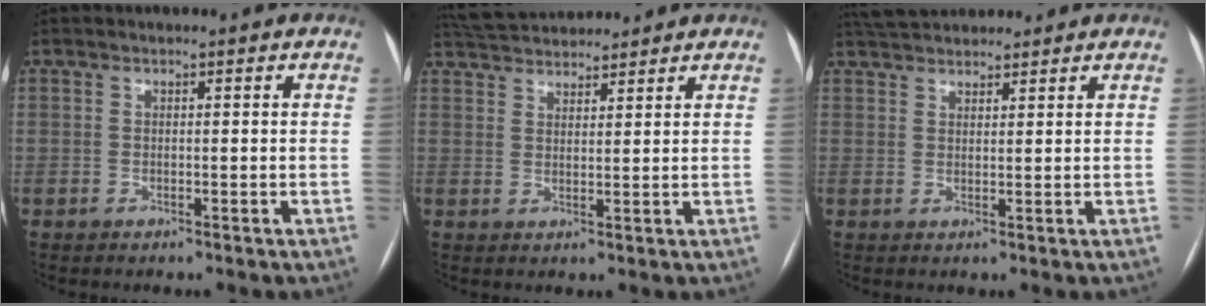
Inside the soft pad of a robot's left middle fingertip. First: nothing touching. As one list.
[{"total": 9.0, "force": [8.5, 1.8, 2.3], "torque": [-0.048, 0.034, 0.141]}, {"total": 7.7, "force": [7.0, 2.1, 2.5], "torque": [-0.045, 0.039, 0.117]}]